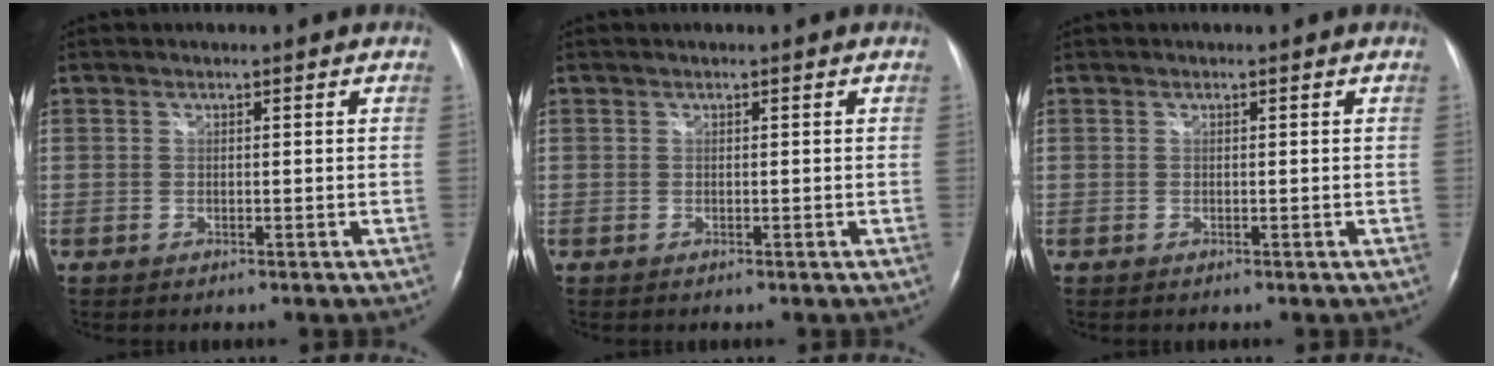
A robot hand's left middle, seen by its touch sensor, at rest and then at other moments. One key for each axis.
{"total": 0.0}
{"total": 0.0}